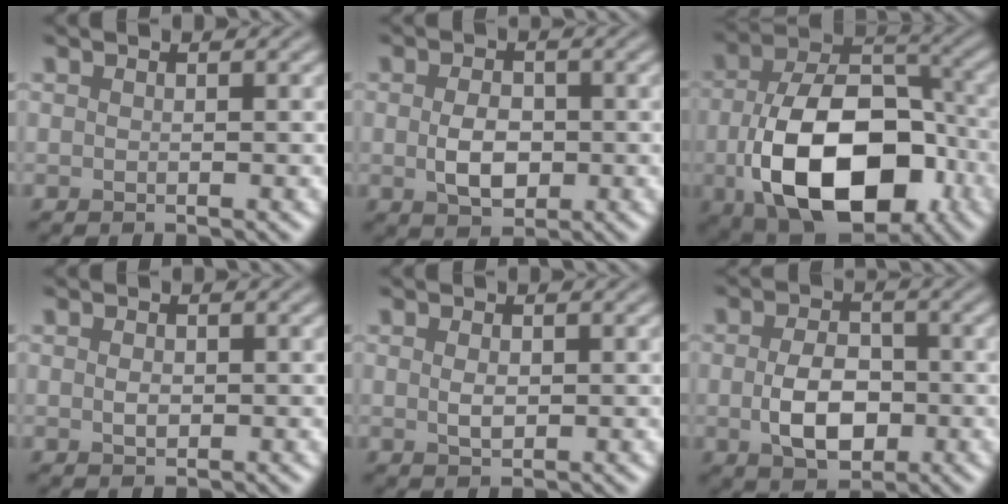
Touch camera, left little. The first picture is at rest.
{"total": 3.5, "force": [-0.4, 2.3, 2.6], "torque": [-0.051, -0.002, -0.008]}
{"total": 14.0, "force": [-3.7, 8.6, 10.4], "torque": [-0.184, -0.034, -0.062]}
{"total": 1.0, "force": [0.0, 0.7, 0.8], "torque": [-0.016, 0.000, -0.001]}
{"total": 1.3, "force": [0.1, 0.8, 1.1], "torque": [-0.023, -0.001, 0.003]}
{"total": 4.9, "force": [-0.8, 3.2, 3.6], "torque": [-0.074, -0.006, -0.016]}